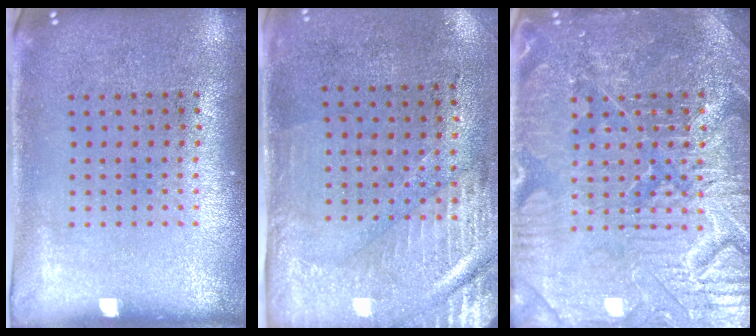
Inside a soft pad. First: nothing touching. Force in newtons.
{"total": 2.9, "press": 2.5, "slide": 1.5}
{"total": 4.5, "press": 4.5, "slide": 0.6}